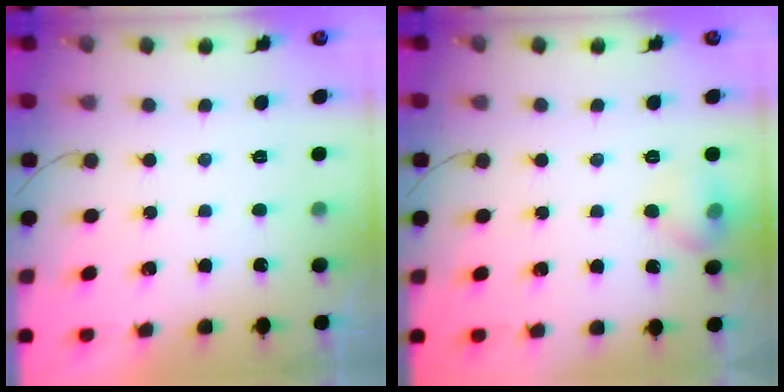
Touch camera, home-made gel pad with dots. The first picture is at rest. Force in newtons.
{"total": 9.9, "press": 7.0, "slide": 7.0}